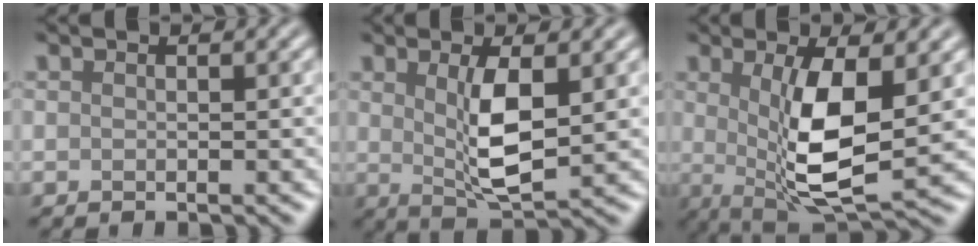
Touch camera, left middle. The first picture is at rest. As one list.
[{"total": 4.7, "force": [0.6, 1.4, 4.5], "torque": [-0.088, -0.008, 0.017]}, {"total": 7.7, "force": [0.5, 2.4, 7.3], "torque": [-0.137, -0.013, 0.014]}]